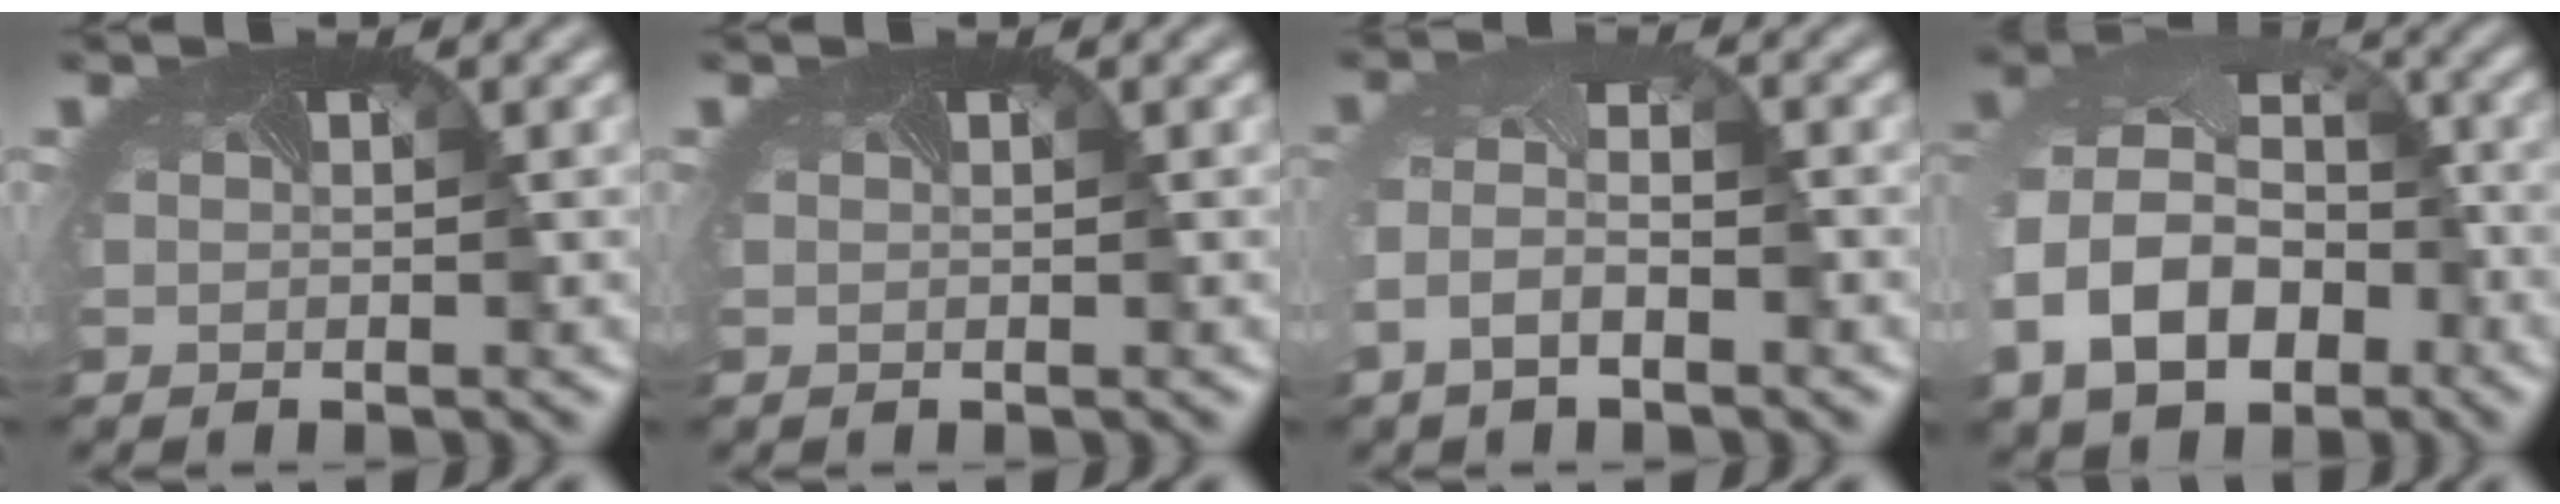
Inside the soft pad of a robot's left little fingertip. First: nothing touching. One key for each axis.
{"total": 0.0}
{"total": 3.4, "fx": -1.7, "fy": 1.7, "fz": 2.4, "tx": -0.069, "ty": -0.007, "tz": -0.038}
{"total": 12.4, "fx": -3.4, "fy": 9.6, "fz": 7.1, "tx": -0.175, "ty": -0.023, "tz": -0.052}